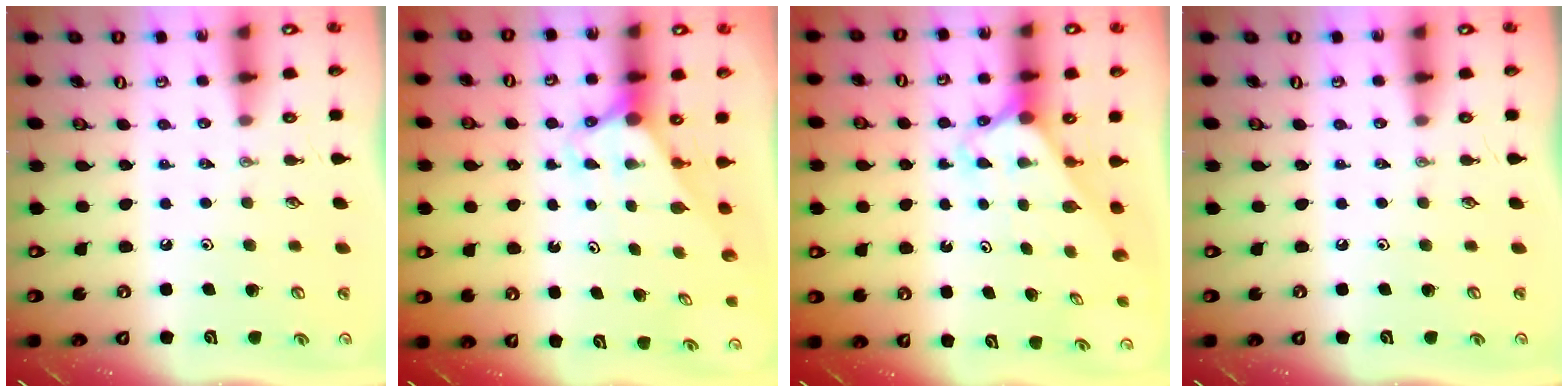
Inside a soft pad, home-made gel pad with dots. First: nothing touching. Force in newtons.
{"total": 2.9, "press": 2.9, "slide": 0.0}
{"total": 2.3, "press": 2.3, "slide": 0.2}
{"total": 0.0}